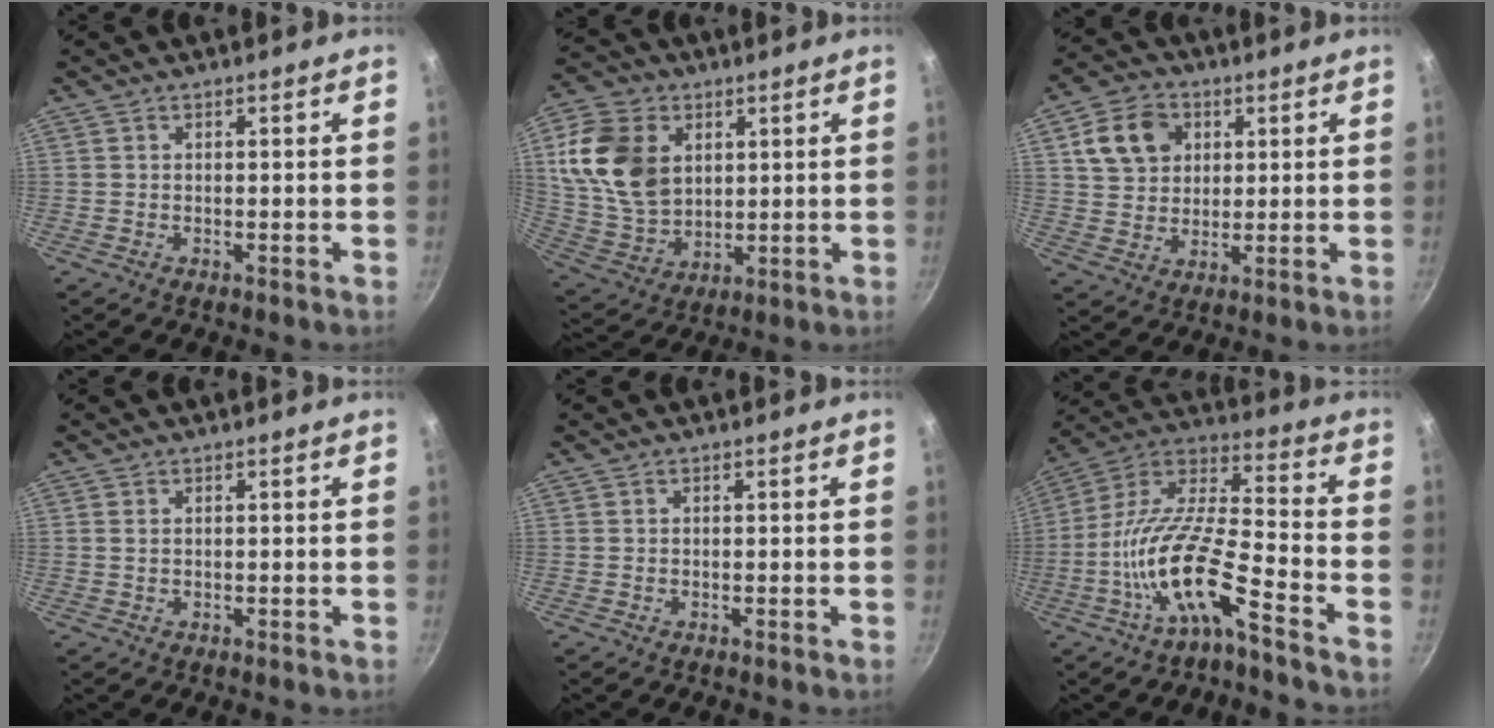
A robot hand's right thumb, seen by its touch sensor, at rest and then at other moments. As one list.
[{"total": 16.5, "force": [4.2, 12.0, 10.5], "torque": [-0.178, -0.010, 0.093]}, {"total": 10.4, "force": [3.5, 8.2, 5.3], "torque": [-0.074, 0.005, 0.059]}, {"total": 0.8, "force": [0.2, 0.5, 0.5], "torque": [-0.010, 0.002, 0.004]}, {"total": 0.0}, {"total": 15.5, "force": [-7.7, 3.9, 12.9], "torque": [-0.243, 0.059, -0.160]}]